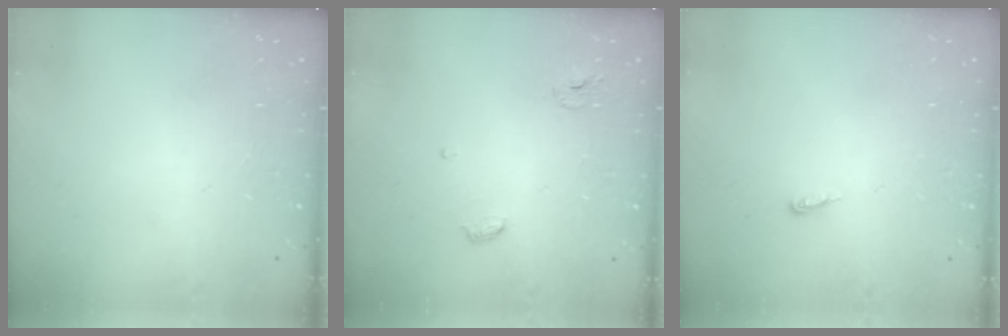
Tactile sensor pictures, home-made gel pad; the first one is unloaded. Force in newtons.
{"total": 4.0, "press": 4.0, "slide": 0.3}
{"total": 3.5, "press": 3.5, "slide": 0.3}